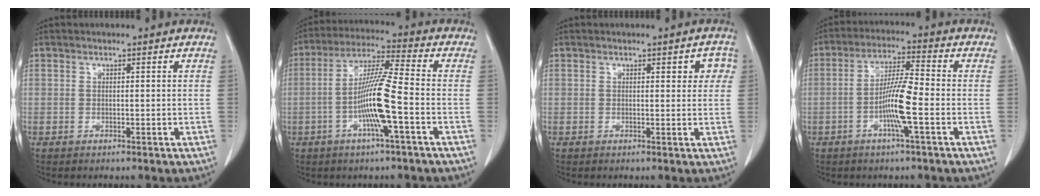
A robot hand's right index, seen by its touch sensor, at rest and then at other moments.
{"total": 10.7, "force": [-2.9, -0.2, 10.3], "torque": [-0.200, 0.002, -0.060]}
{"total": 3.1, "force": [1.0, 1.5, 2.5], "torque": [-0.017, 0.009, 0.008]}
{"total": 8.0, "force": [-2.3, 0.0, 7.6], "torque": [-0.149, 0.002, -0.048]}